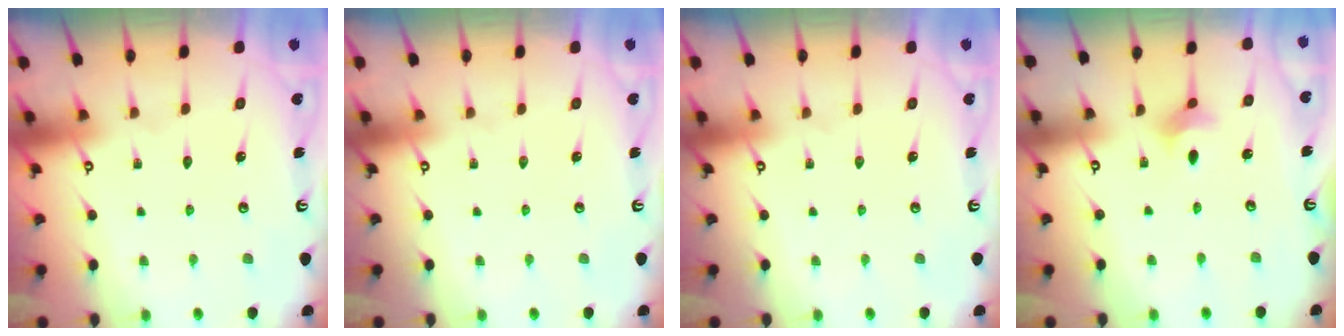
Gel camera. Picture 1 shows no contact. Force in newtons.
{"total": 0.0}
{"total": 0.0}
{"total": 2.8, "press": 2.7, "slide": 0.6}